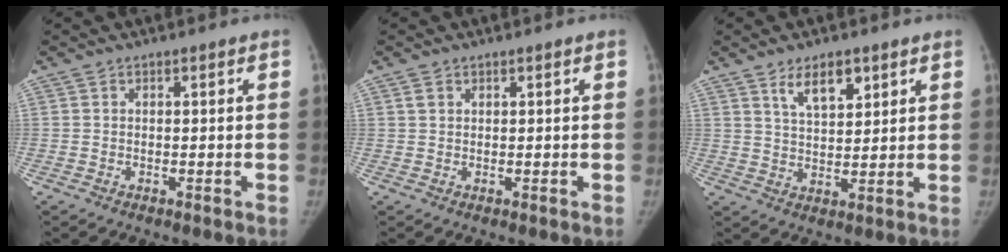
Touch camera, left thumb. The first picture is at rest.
{"total": 1.2, "force": [0.6, 0.9, 0.5], "torque": [-0.004, 0.002, 0.012]}
{"total": 6.8, "force": [4.0, 3.1, 4.5], "torque": [-0.054, -0.029, 0.070]}